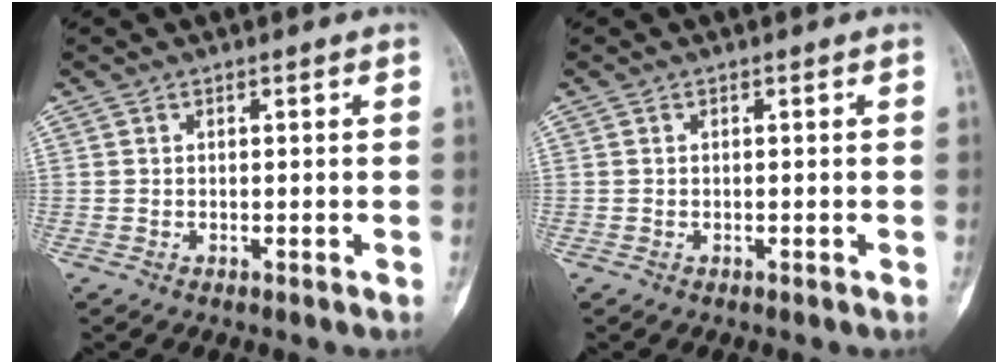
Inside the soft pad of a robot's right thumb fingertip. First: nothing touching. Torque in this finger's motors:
{"motor_torque": [-0.31, 0.25, -0.47, -0.05, -0.02]}